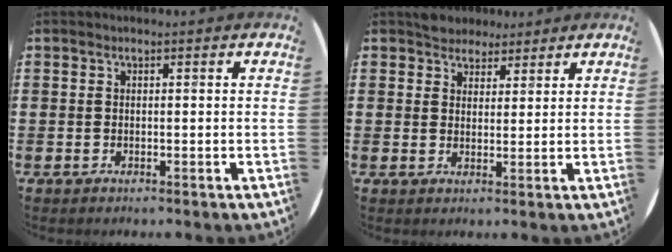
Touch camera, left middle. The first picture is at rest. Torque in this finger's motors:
{"motor_torque": [0.53, -0.52, 0.04, 0.03]}